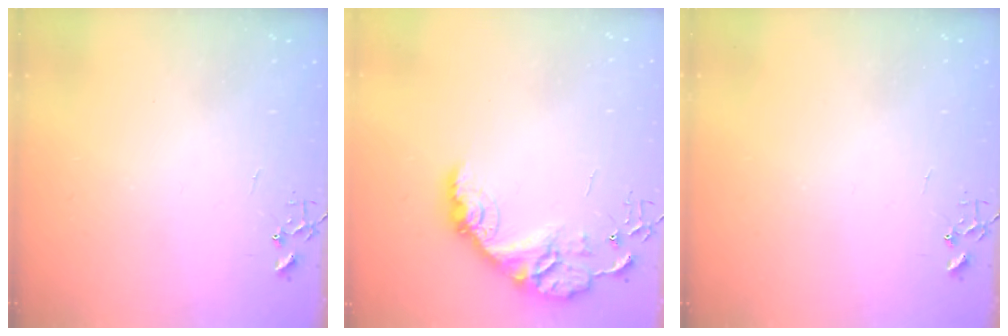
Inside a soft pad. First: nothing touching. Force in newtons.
{"total": 14.5, "press": 14.5, "slide": 1.0}
{"total": 0.0}